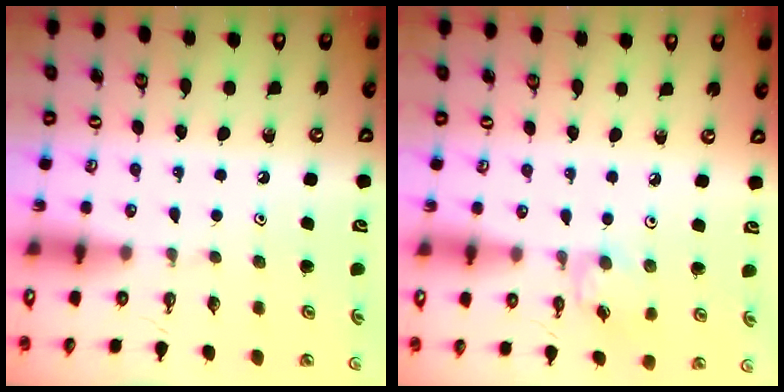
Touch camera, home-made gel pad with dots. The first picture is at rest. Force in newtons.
{"total": 4.0, "press": 3.9, "slide": 0.5}